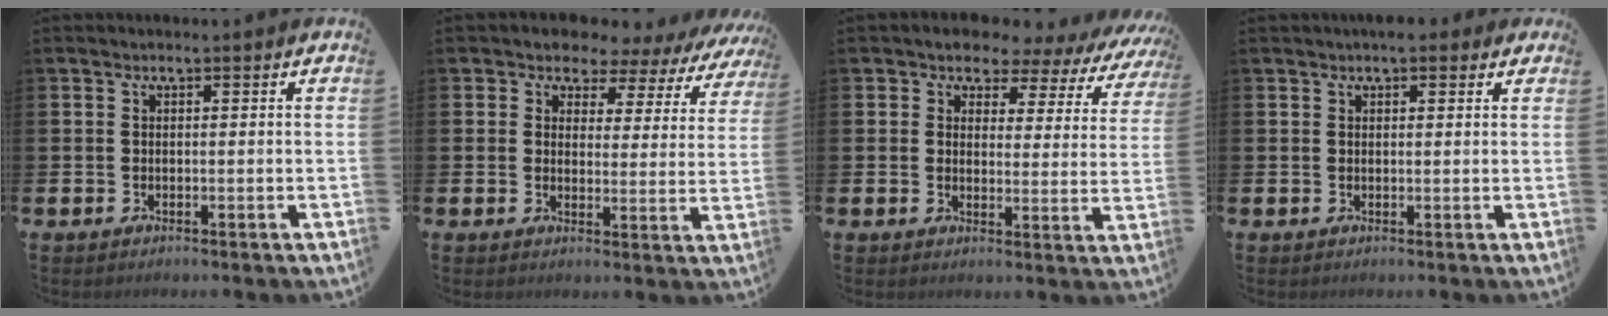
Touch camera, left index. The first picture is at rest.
{"total": 3.4, "force": [2.7, 2.1, 0.2], "torque": [-0.020, -0.028, 0.038]}
{"total": 3.5, "force": [2.8, 1.9, 0.4], "torque": [-0.018, -0.034, 0.037]}
{"total": 2.1, "force": [1.8, 0.7, 0.6], "torque": [-0.003, -0.001, 0.032]}